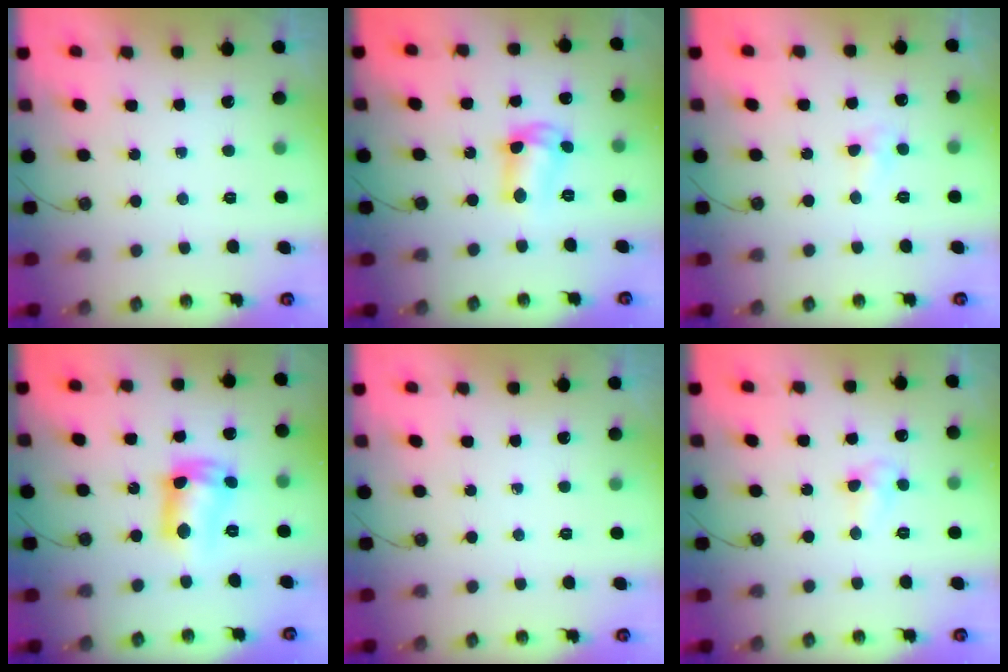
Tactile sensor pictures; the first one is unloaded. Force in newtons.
{"total": 8.7, "press": 8.6, "slide": 0.6}
{"total": 5.2, "press": 5.1, "slide": 0.4}
{"total": 10.6, "press": 10.6, "slide": 0.7}
{"total": 0.0}
{"total": 6.2, "press": 6.2, "slide": 0.8}